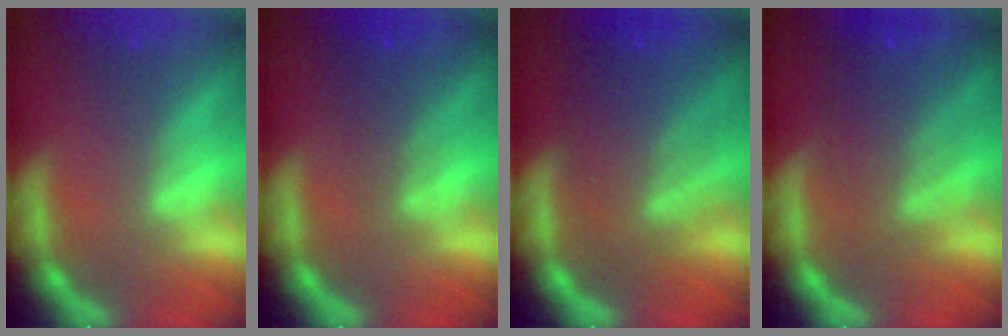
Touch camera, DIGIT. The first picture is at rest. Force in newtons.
{"total": 3.1}
{"total": 8.1}
{"total": 6.0}